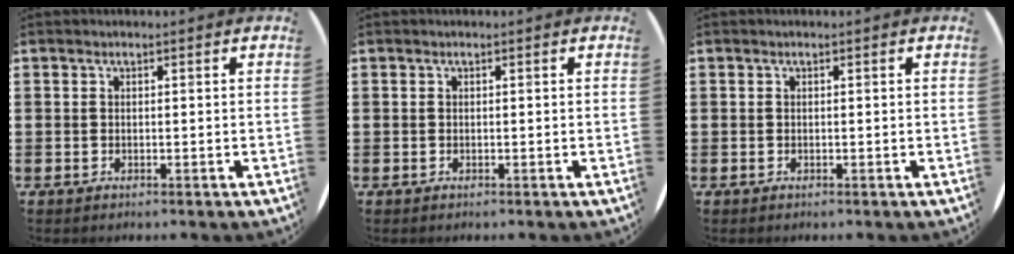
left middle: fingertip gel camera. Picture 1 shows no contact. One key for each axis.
{"total": 0.0}
{"total": 0.0}